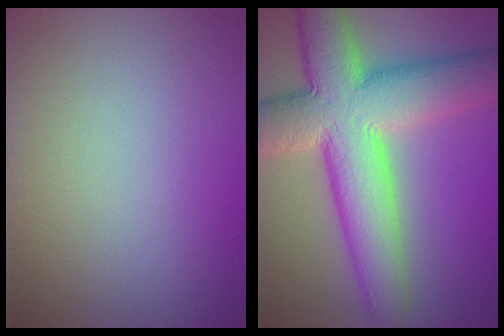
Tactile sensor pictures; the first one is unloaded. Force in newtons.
{"total": 12.2, "press": 12.2, "slide": 0.6}